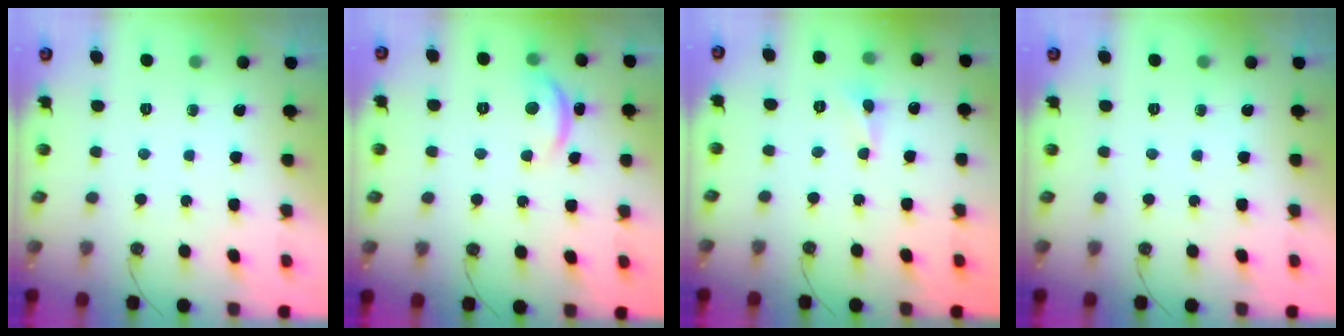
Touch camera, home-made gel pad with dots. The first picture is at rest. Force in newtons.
{"total": 3.9, "press": 3.9, "slide": 0.5}
{"total": 0.0}
{"total": 0.0}